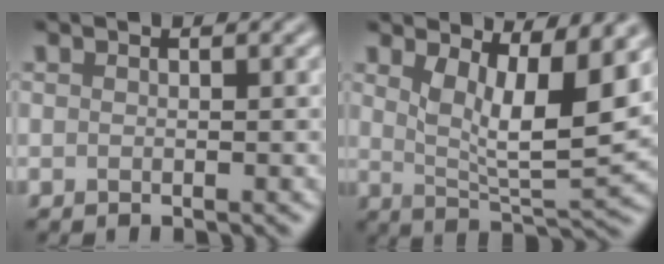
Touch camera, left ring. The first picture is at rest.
{"total": 7.1, "force": [2.9, 2.3, 6.1], "torque": [-0.103, -0.018, 0.053]}